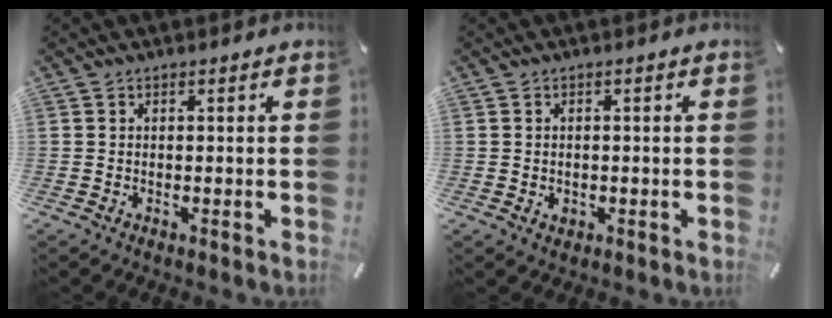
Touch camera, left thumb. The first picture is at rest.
{"total": 1.4, "force": [-0.3, 1.3, 0.6], "torque": [-0.013, 0.005, -0.007]}